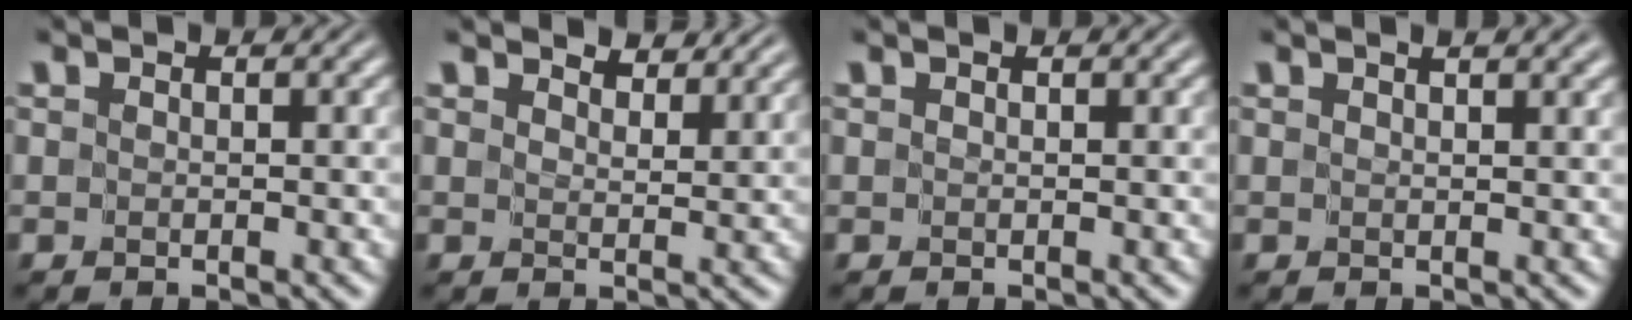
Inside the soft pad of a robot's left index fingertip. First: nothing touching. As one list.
[{"total": 3.3, "force": [3.2, 0.6, 0.6], "torque": [-0.019, -0.001, 0.040]}, {"total": 0.0}, {"total": 1.3, "force": [1.1, 0.0, 0.7], "torque": [-0.006, -0.001, 0.013]}]